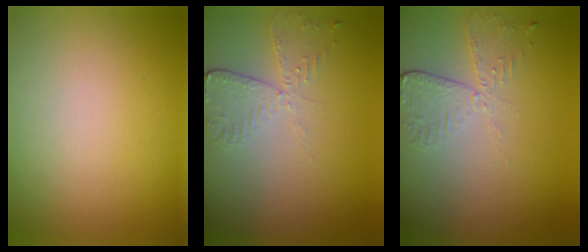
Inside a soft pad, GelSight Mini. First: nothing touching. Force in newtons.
{"total": 2.6, "press": 2.3, "slide": 1.1}
{"total": 2.6, "press": 2.3, "slide": 1.2}